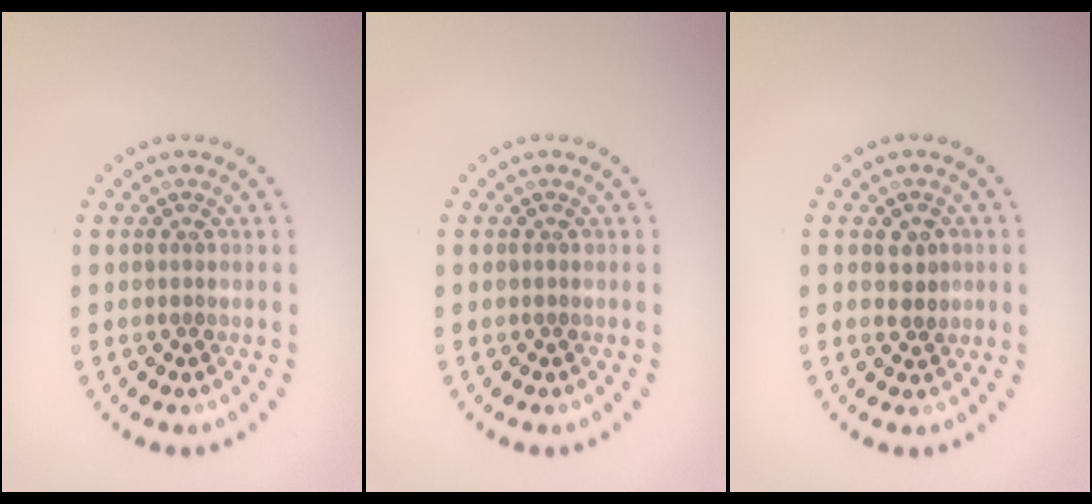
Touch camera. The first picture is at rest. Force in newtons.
{"total": 0.0}
{"total": 1.8, "press": 1.7, "slide": 0.3}